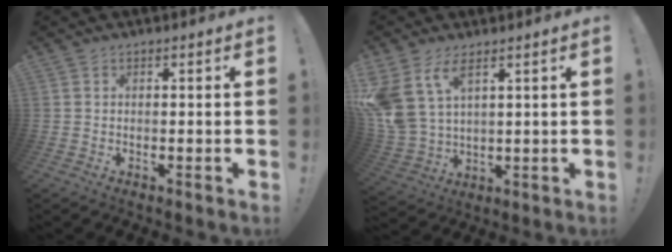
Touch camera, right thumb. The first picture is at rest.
{"total": 10.6, "force": [6.0, 5.4, 6.8], "torque": [-0.154, -0.031, 0.121]}